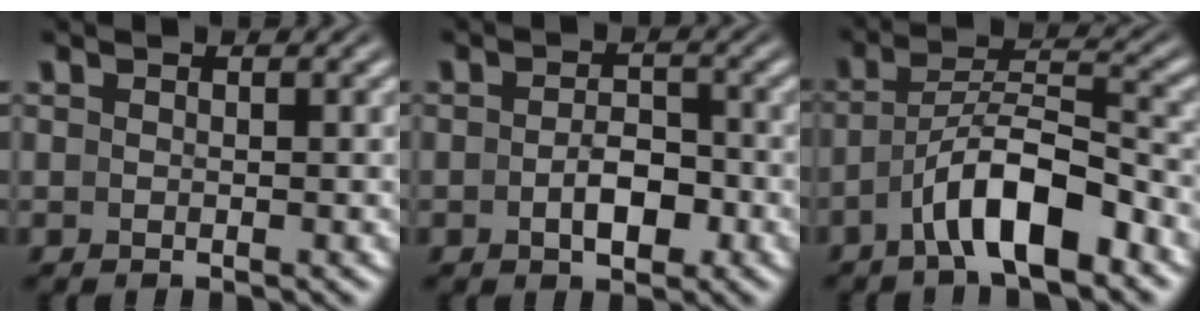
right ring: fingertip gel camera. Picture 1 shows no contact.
{"total": 3.0, "force": [-1.3, 1.6, 2.2], "torque": [-0.027, -0.002, -0.020]}
{"total": 5.5, "force": [-2.5, 2.1, 4.4], "torque": [-0.069, -0.008, -0.039]}